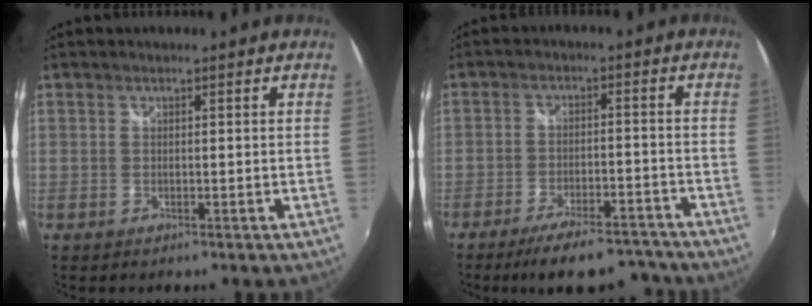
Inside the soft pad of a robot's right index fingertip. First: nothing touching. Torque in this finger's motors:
{"motor_torque": [0.67, -0.61, 0.36, 0.07]}